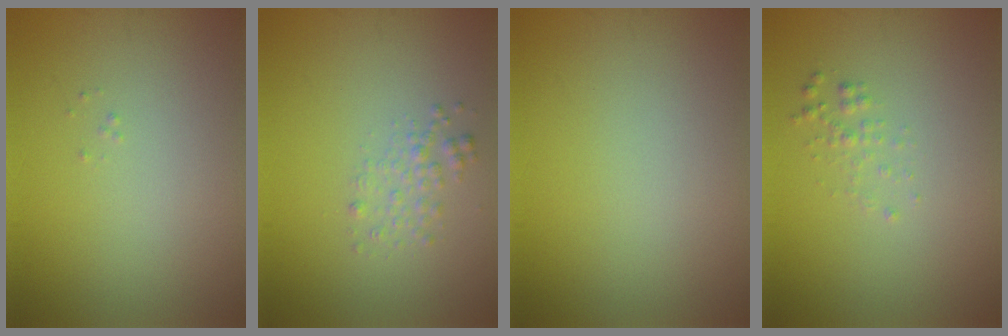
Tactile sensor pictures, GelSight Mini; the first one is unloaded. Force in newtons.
{"total": 1.5, "press": 1.5, "slide": 0.0}
{"total": 0.0}
{"total": 0.9, "press": 0.9, "slide": 0.1}